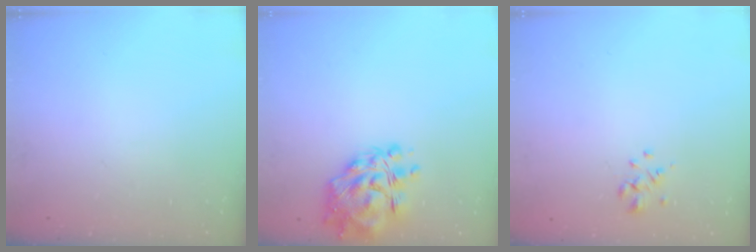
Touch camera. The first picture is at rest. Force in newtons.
{"total": 12.4, "press": 11.7, "slide": 4.1}
{"total": 1.3, "press": 1.1, "slide": 0.6}